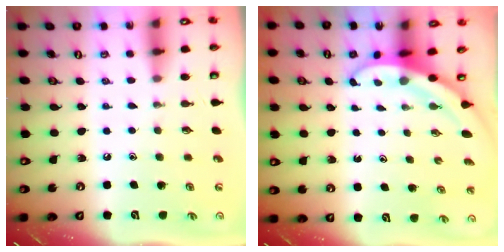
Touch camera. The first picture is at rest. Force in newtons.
{"total": 3.1, "press": 3.1, "slide": 0.0}